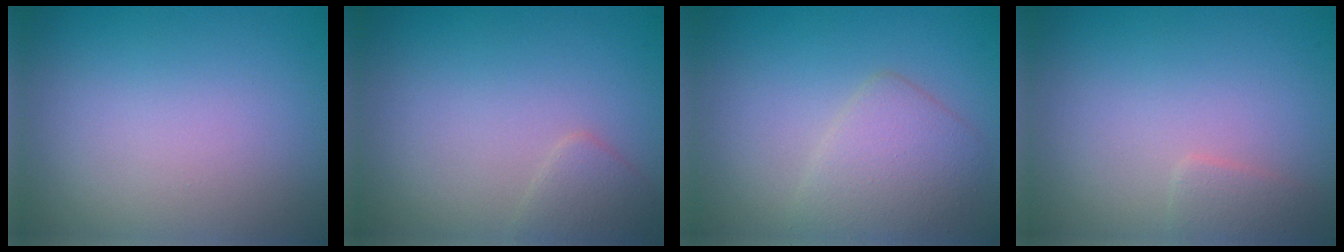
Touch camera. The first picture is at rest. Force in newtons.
{"total": 1.6, "press": 1.6, "slide": 0.1}
{"total": 3.3, "press": 3.3, "slide": 0.2}
{"total": 1.2, "press": 1.2, "slide": 0.0}